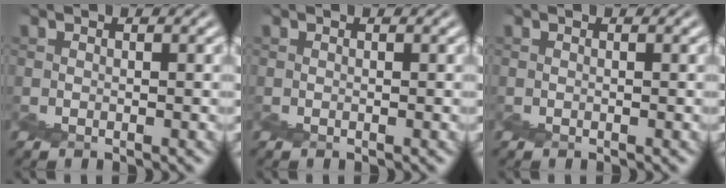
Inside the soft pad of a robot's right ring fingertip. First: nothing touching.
{"total": 0.0}
{"total": 0.0}